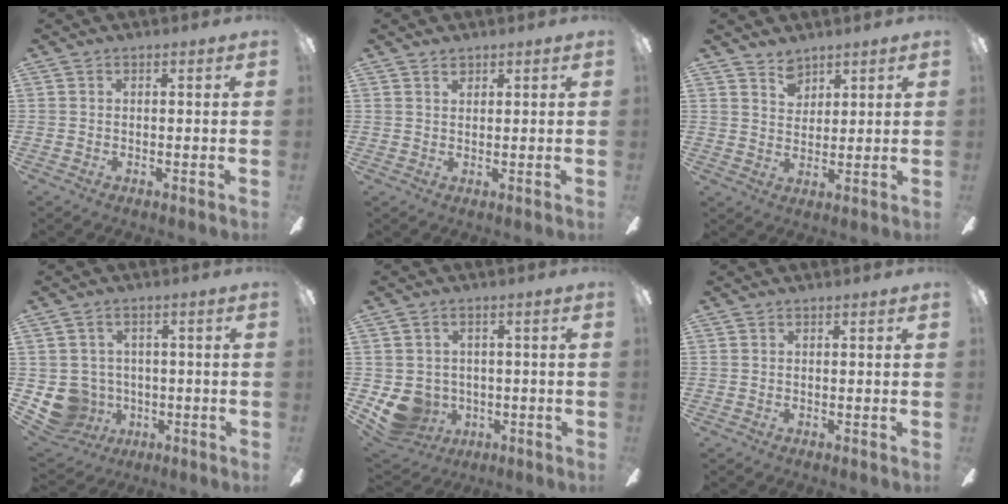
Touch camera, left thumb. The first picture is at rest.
{"total": 1.5, "force": [1.3, 0.7, 0.4], "torque": [-0.001, -0.003, 0.022]}
{"total": 5.0, "force": [4.0, 3.0, 0.8], "torque": [-0.005, -0.017, 0.072]}
{"total": 8.0, "force": [-1.4, 7.7, 2.0], "torque": [-0.088, 0.007, -0.021]}
{"total": 8.0, "force": [-1.6, 7.3, 2.9], "torque": [-0.093, 0.000, -0.028]}
{"total": 0.0}